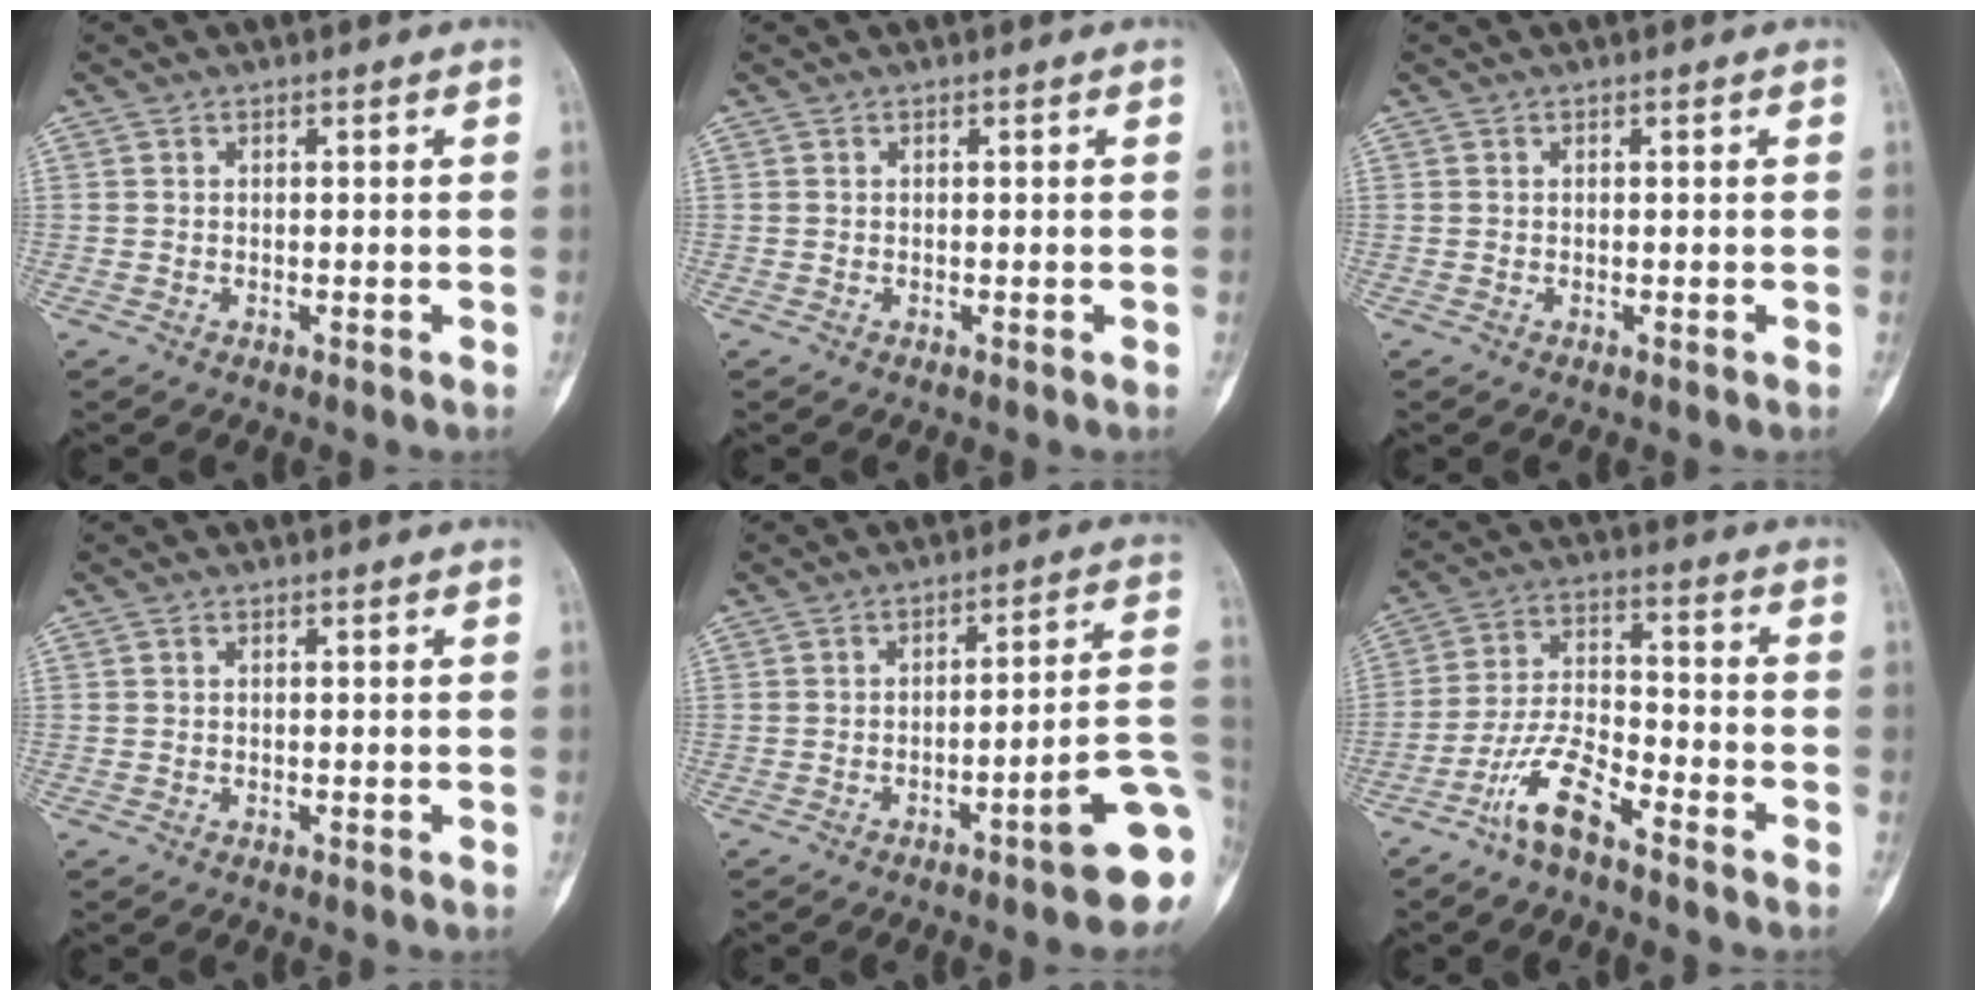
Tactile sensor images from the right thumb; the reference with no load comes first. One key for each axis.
{"total": 0.0}
{"total": 0.0}
{"total": 0.0}
{"total": 12.0, "fx": -4.5, "fy": 1.6, "fz": 11.0, "tx": -0.128, "ty": 0.032, "tz": -0.062}
{"total": 9.6, "fx": -6.7, "fy": 2.7, "fz": 6.3, "tx": -0.133, "ty": 0.051, "tz": -0.136}